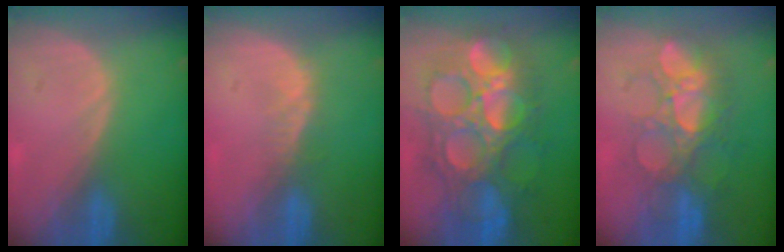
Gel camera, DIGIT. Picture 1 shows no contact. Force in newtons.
{"total": 2.3, "press": 1.9, "slide": 1.4}
{"total": 13.6, "press": 13.5, "slide": 1.5}
{"total": 8.9, "press": 8.8, "slide": 1.4}